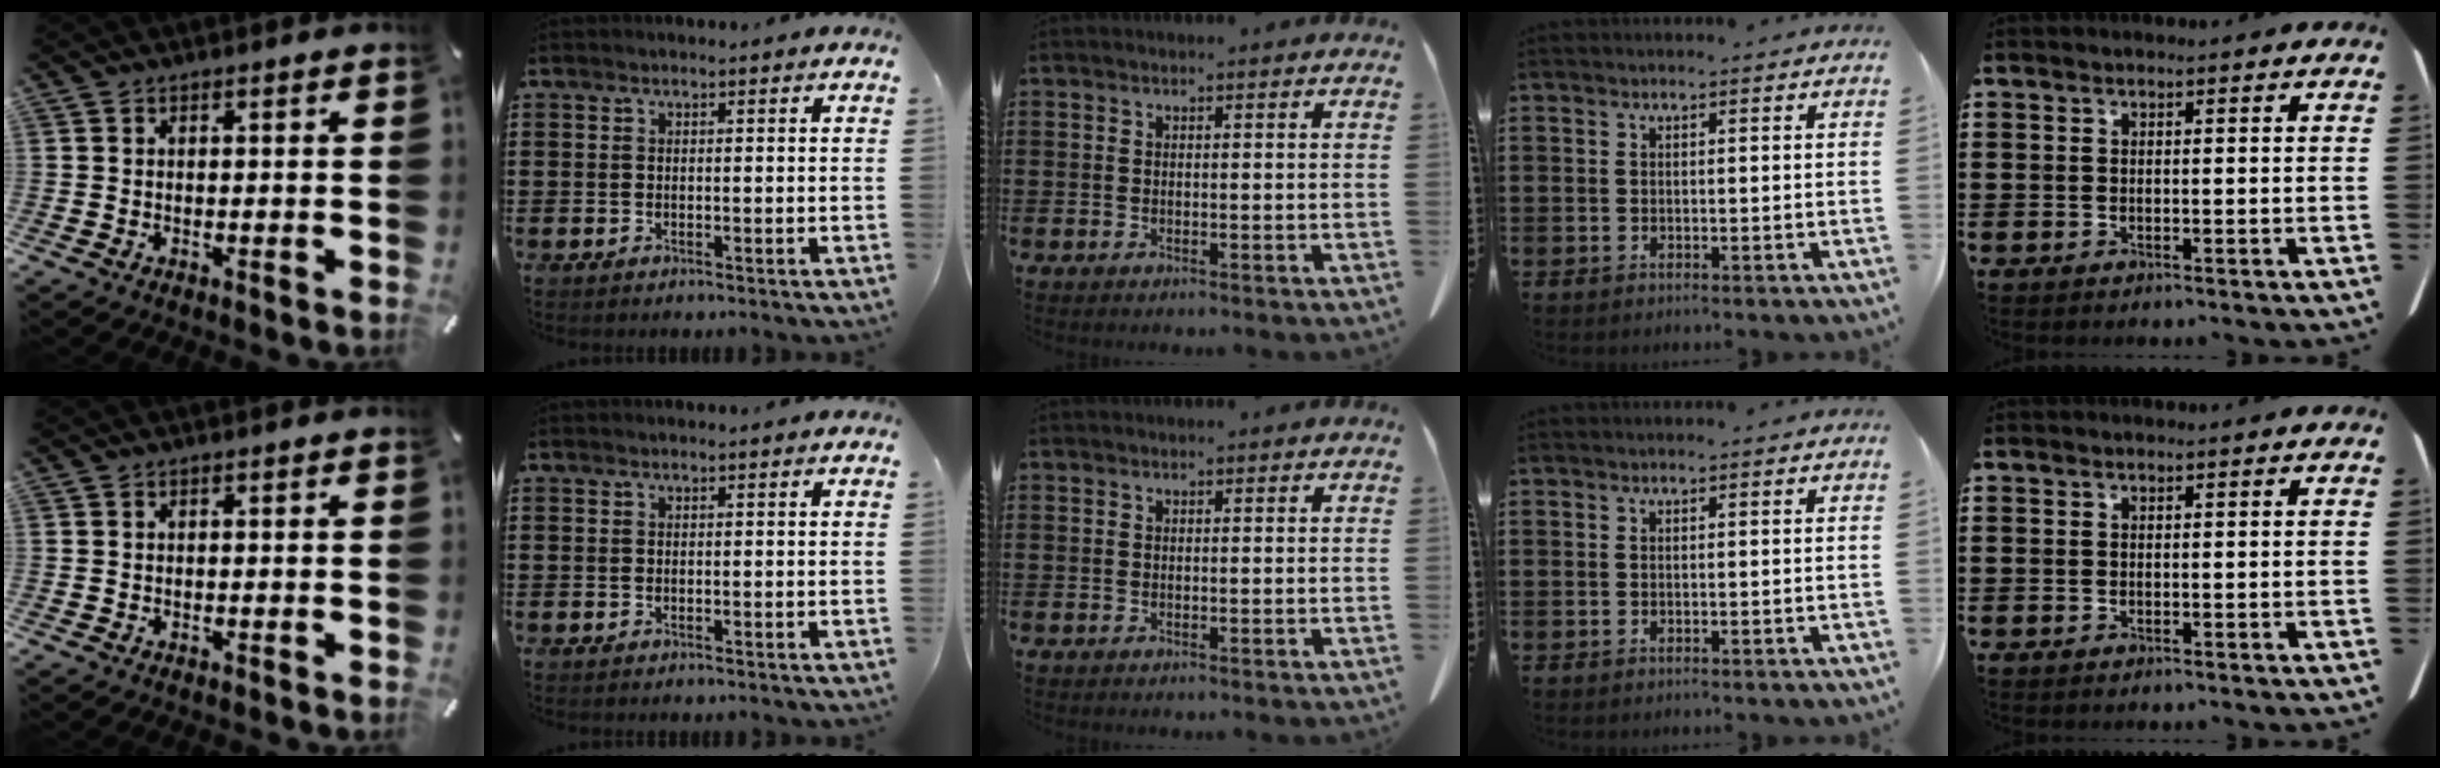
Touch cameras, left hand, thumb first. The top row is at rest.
{}